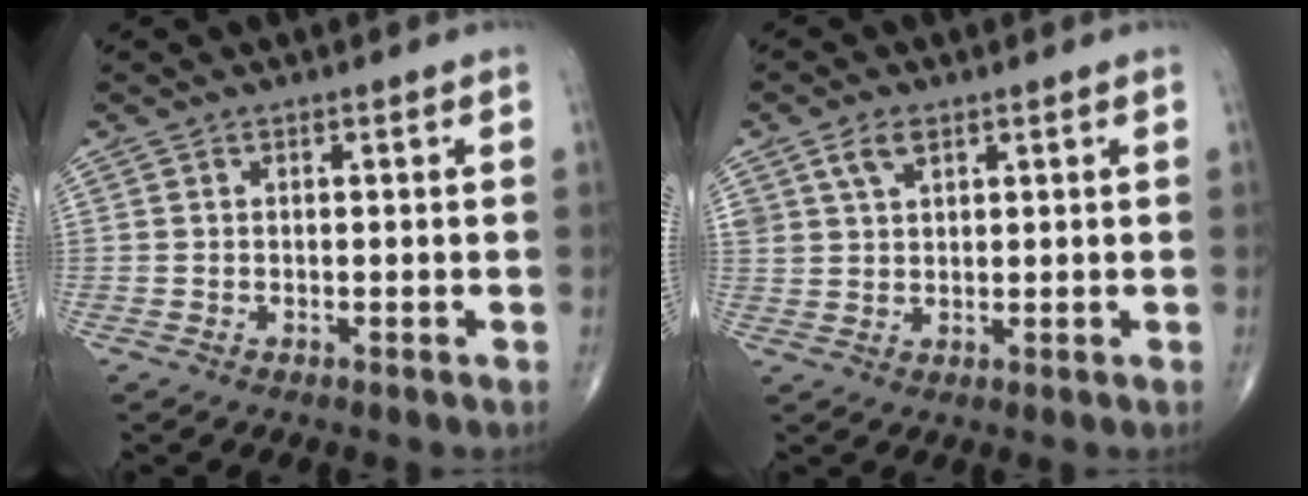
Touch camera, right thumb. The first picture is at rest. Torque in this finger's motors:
{"motor_torque": [0.09, 0.03, 0.45, 0.39, 0.19]}